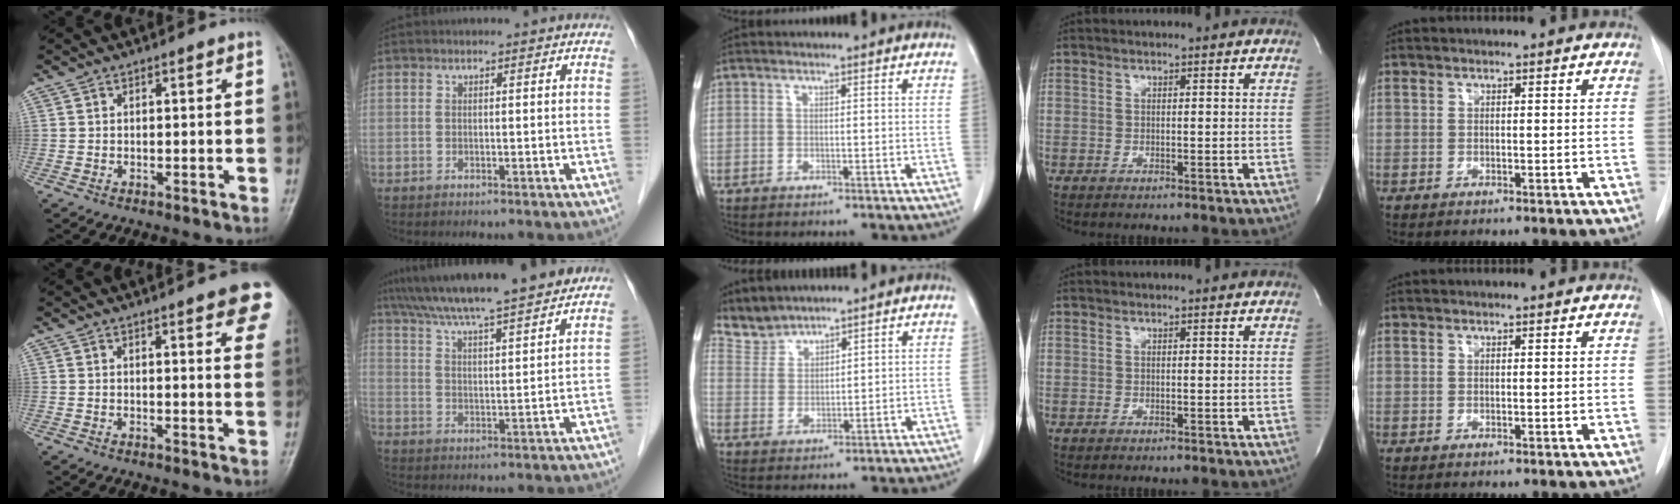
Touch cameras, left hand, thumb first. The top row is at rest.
{"thumb": {"total": 10.7, "force": [6.2, 2.5, 8.4], "torque": [-0.077, -0.018, 0.064]}, "index": {"total": 17.3, "force": [15.0, 0.6, 8.7], "torque": [-0.143, 0.025, 0.225]}, "middle": {"total": 4.3, "force": [4.2, 0.6, -0.6], "torque": [0.007, 0.004, 0.095]}}